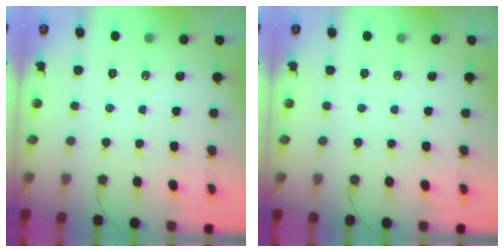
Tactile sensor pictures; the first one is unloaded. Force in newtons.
{"total": 0.0}